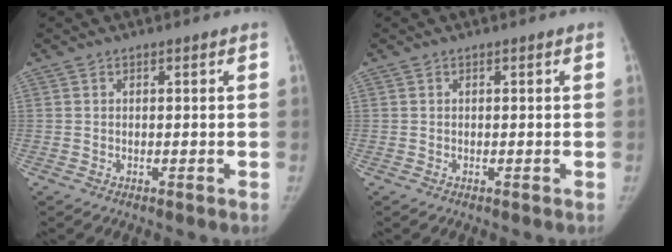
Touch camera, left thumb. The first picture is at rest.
{"total": 0.0}